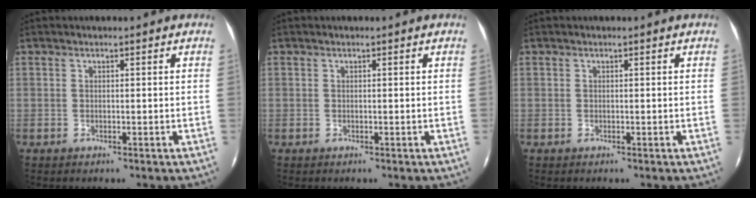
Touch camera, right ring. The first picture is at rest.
{"total": 0.0}
{"total": 0.0}